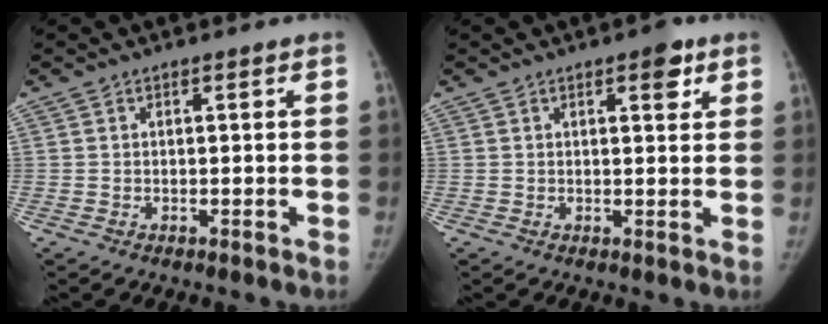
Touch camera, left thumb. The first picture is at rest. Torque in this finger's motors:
{"motor_torque": [0.42, -0.34, 0.54, -0.30, 0.14]}